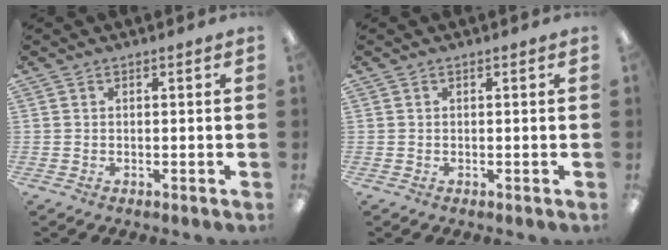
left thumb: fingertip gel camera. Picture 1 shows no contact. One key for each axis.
{"total": 0.0}